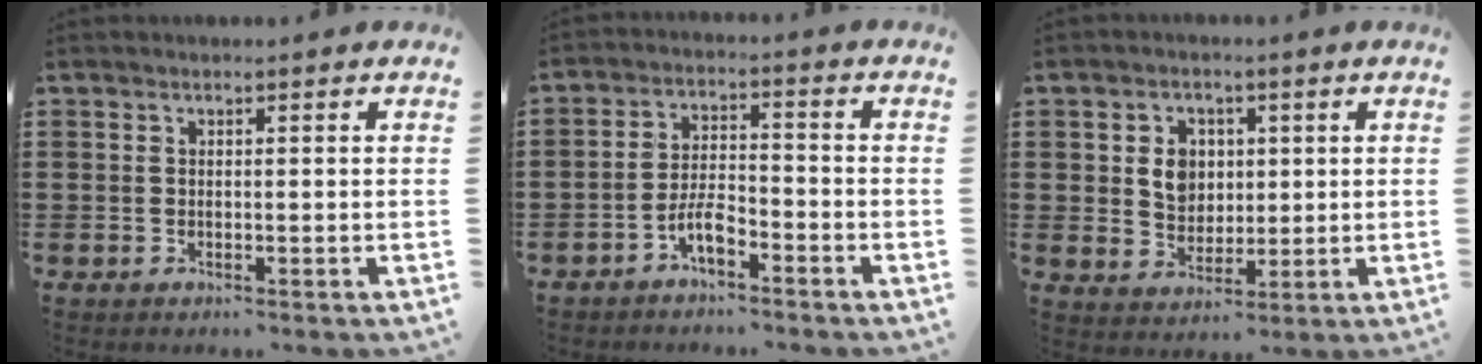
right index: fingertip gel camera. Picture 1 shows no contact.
{"total": 4.6, "force": [-3.0, 1.6, 3.1], "torque": [-0.083, 0.003, -0.065]}
{"total": 5.5, "force": [1.0, 4.6, 2.9], "torque": [-0.065, 0.013, 0.014]}